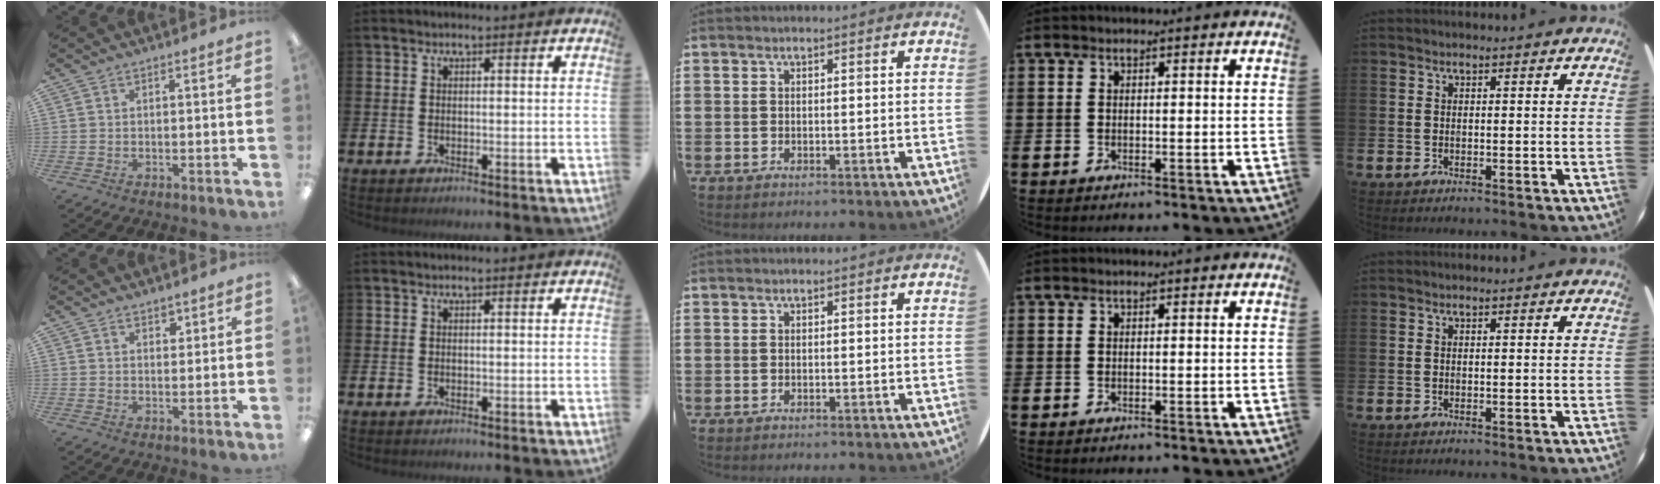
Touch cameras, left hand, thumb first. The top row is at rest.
{"thumb": {"total": 2.0, "force": [1.5, 1.1, 0.6], "torque": [0.004, -0.006, 0.025]}}